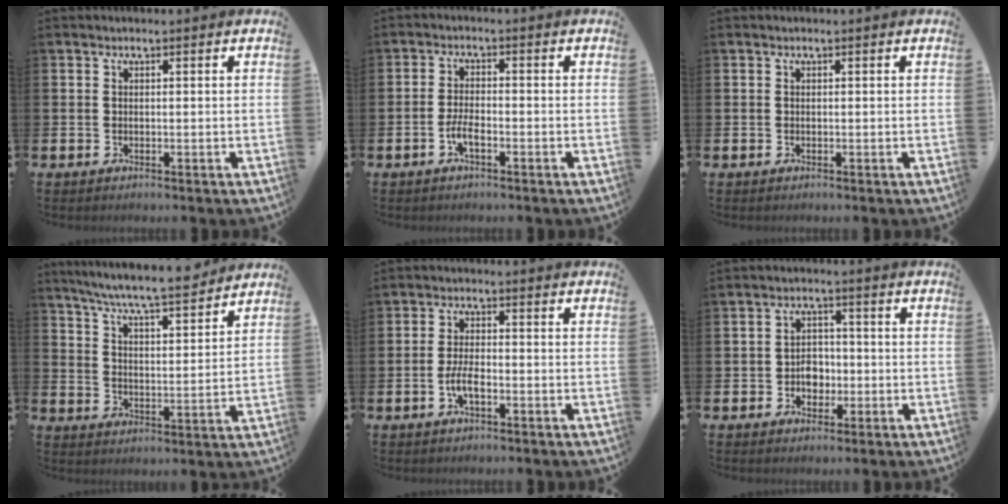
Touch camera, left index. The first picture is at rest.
{"total": 2.7, "force": [-1.2, 0.9, 2.2], "torque": [-0.041, -0.002, -0.026]}
{"total": 0.0}
{"total": 7.5, "force": [7.1, -0.2, 2.5], "torque": [-0.072, -0.050, 0.122]}
{"total": 3.4, "force": [-1.3, 1.2, 2.9], "torque": [-0.051, 0.000, -0.027]}
{"total": 3.4, "force": [-0.9, 2.7, 1.7], "torque": [-0.024, 0.002, -0.024]}